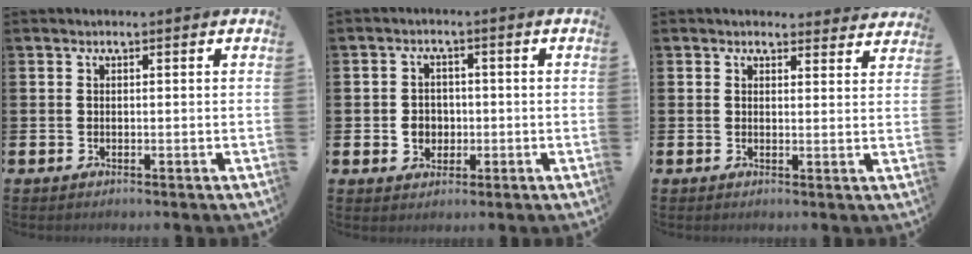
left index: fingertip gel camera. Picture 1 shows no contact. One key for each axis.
{"total": 3.2, "fx": -0.5, "fy": 2.9, "fz": 1.2, "tx": -0.014, "ty": 0.000, "tz": -0.017}
{"total": 2.6, "fx": 2.6, "fy": 0.6, "fz": -0.1, "tx": 0.011, "ty": -0.017, "tz": 0.043}